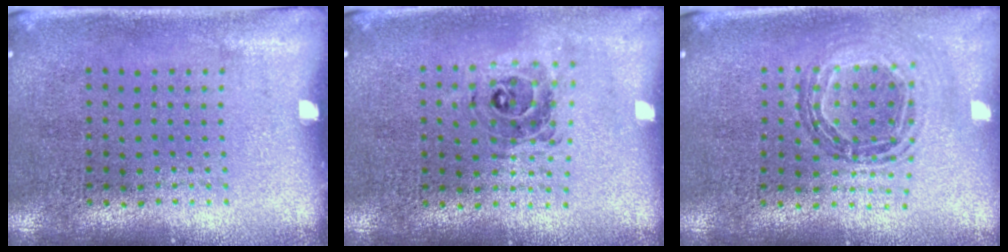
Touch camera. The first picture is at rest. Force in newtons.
{"total": 0.7, "press": 0.7, "slide": 0.0}
{"total": 0.7, "press": 0.7, "slide": 0.1}